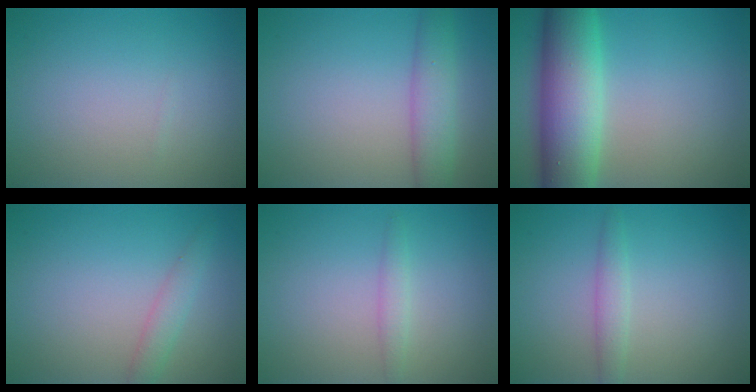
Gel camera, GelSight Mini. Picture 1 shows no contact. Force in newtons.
{"total": 3.7, "press": 3.7, "slide": 0.1}
{"total": 9.8, "press": 9.8, "slide": 0.3}
{"total": 1.7, "press": 1.7, "slide": 0.1}
{"total": 1.3, "press": 1.3, "slide": 0.0}
{"total": 1.6, "press": 1.6, "slide": 0.0}